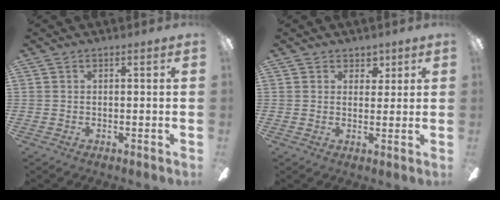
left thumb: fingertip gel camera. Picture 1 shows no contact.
{"total": 3.5, "force": [2.2, 2.8, 0.3], "torque": [0.007, -0.008, 0.036]}